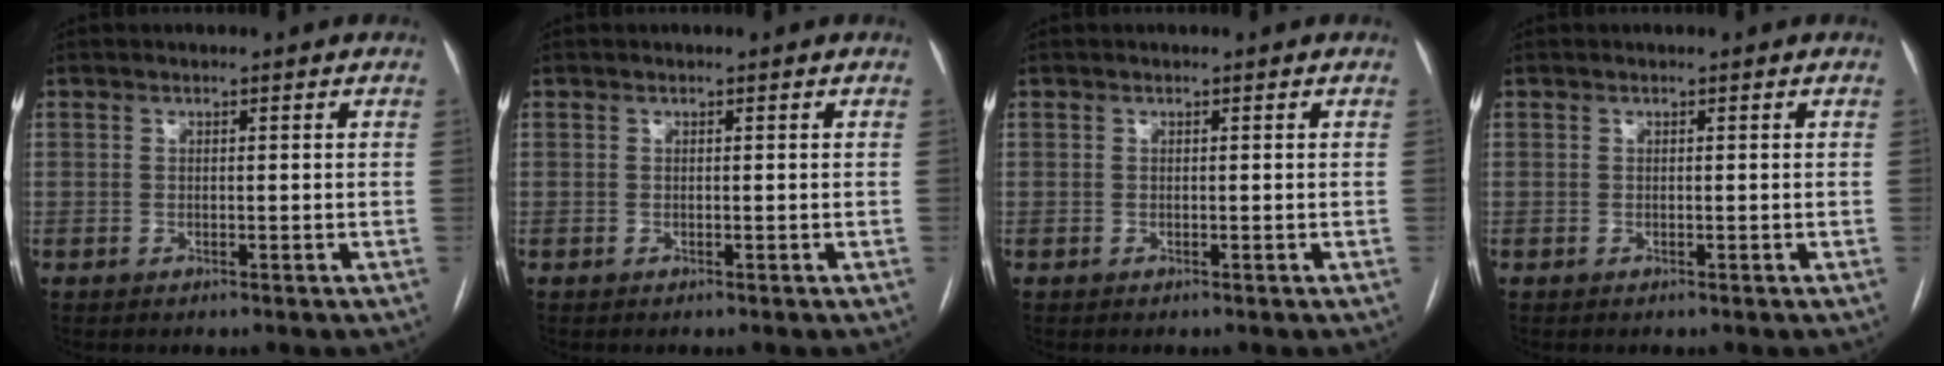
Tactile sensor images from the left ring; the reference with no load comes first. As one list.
[{"total": 0.0}, {"total": 0.0}, {"total": 0.0}]